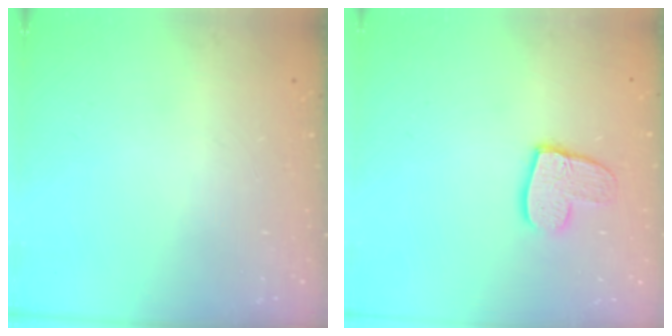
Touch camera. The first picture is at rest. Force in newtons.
{"total": 10.9, "press": 10.8, "slide": 0.9}